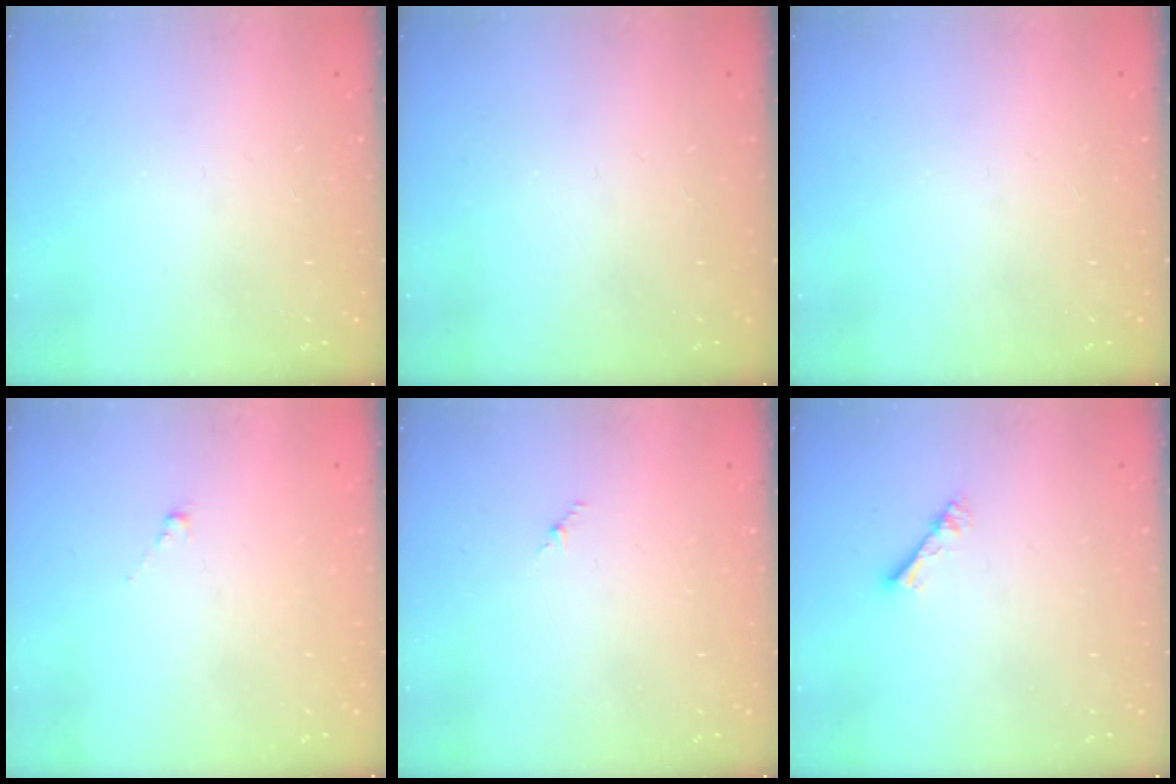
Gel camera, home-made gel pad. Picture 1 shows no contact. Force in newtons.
{"total": 0.0}
{"total": 0.0}
{"total": 0.8, "press": 0.7, "slide": 0.5}
{"total": 1.2, "press": 1.1, "slide": 0.6}
{"total": 2.3, "press": 2.3, "slide": 0.3}